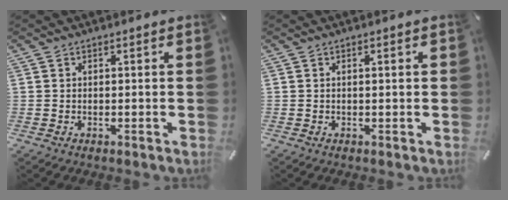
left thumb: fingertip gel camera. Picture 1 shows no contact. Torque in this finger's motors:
{"motor_torque": [-0.11, -0.01, -0.01, 0.05, 0.03]}